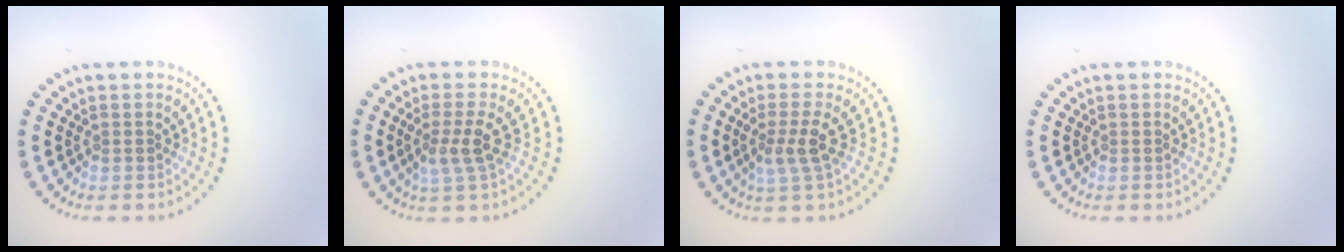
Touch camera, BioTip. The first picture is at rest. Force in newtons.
{"total": 2.5, "press": 2.0, "slide": 1.6}
{"total": 2.5, "press": 2.0, "slide": 1.6}
{"total": 0.0}